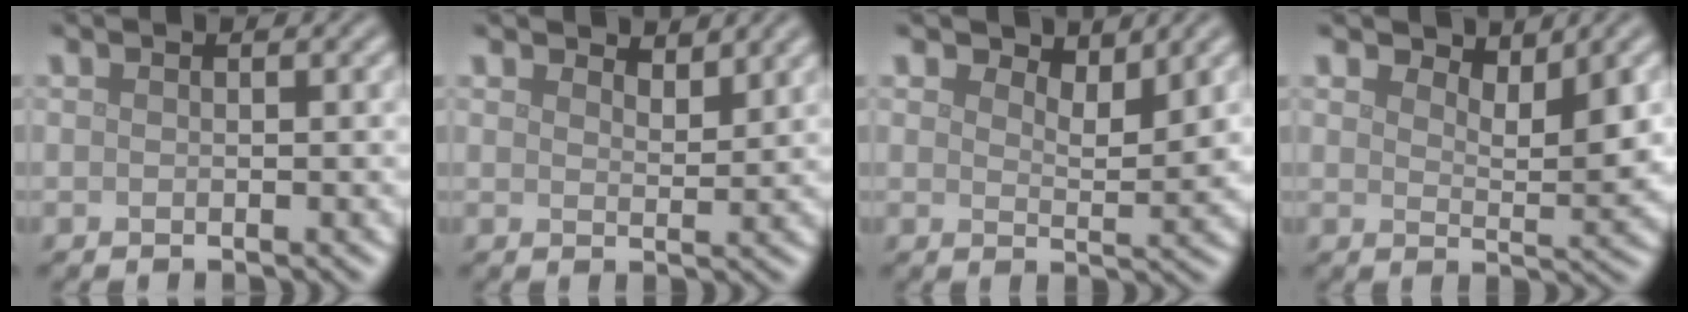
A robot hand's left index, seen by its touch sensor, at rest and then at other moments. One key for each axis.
{"total": 2.5, "fx": 2.4, "fy": 0.4, "fz": 0.6, "tx": -0.011, "ty": 0.000, "tz": 0.036}
{"total": 2.7, "fx": 2.3, "fy": 0.8, "fz": 1.2, "tx": -0.017, "ty": -0.004, "tz": 0.033}
{"total": 3.4, "fx": 2.6, "fy": 1.0, "fz": 1.9, "tx": -0.028, "ty": -0.005, "tz": 0.038}